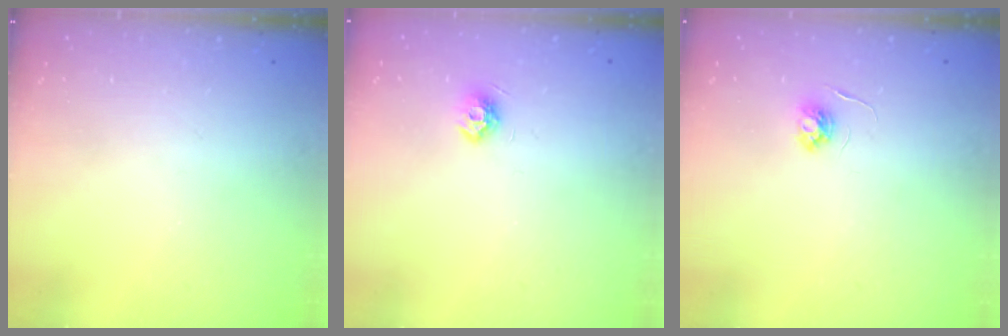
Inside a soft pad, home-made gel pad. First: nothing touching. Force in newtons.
{"total": 7.6, "press": 7.5, "slide": 1.1}
{"total": 3.8, "press": 3.8, "slide": 0.4}